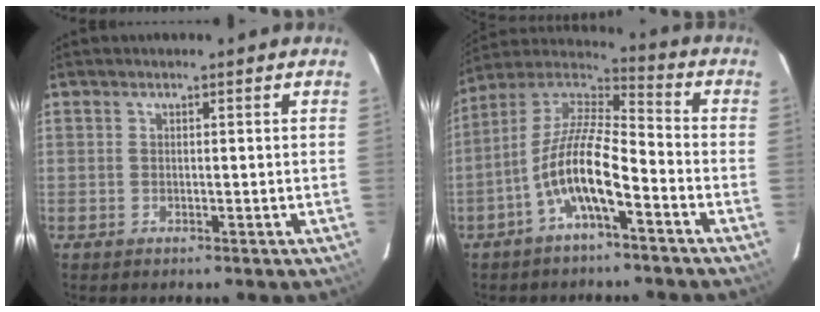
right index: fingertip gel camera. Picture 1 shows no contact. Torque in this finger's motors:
{"motor_torque": [1.82, -0.32, 1.05, 0.21]}